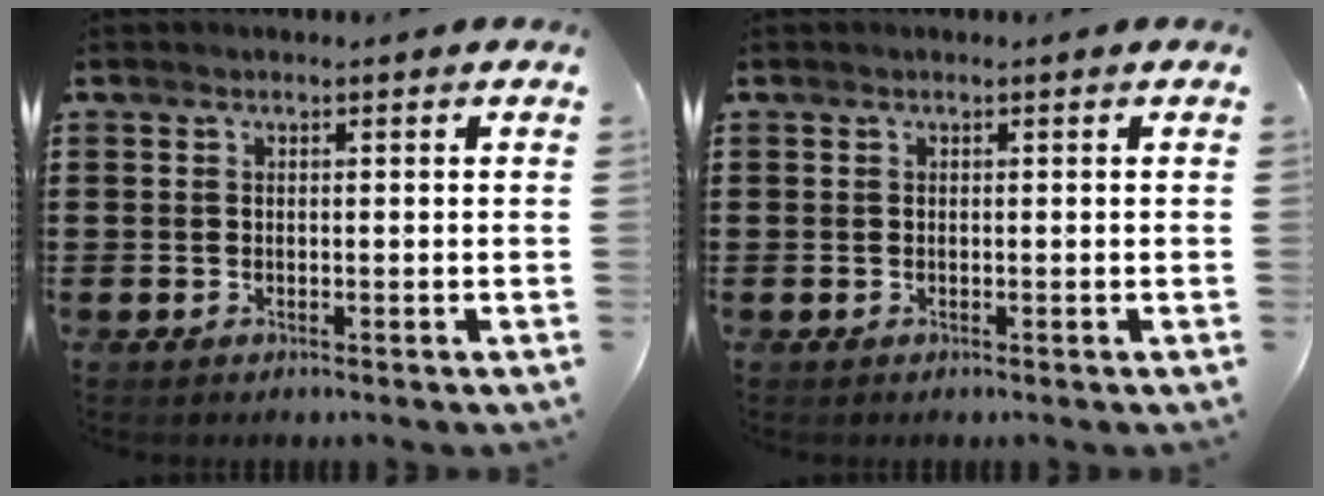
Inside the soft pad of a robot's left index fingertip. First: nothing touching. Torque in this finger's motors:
{"motor_torque": [0.00, 0.00, 0.00, -0.01]}